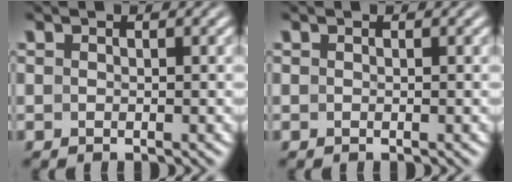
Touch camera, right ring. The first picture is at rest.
{"total": 0.0}